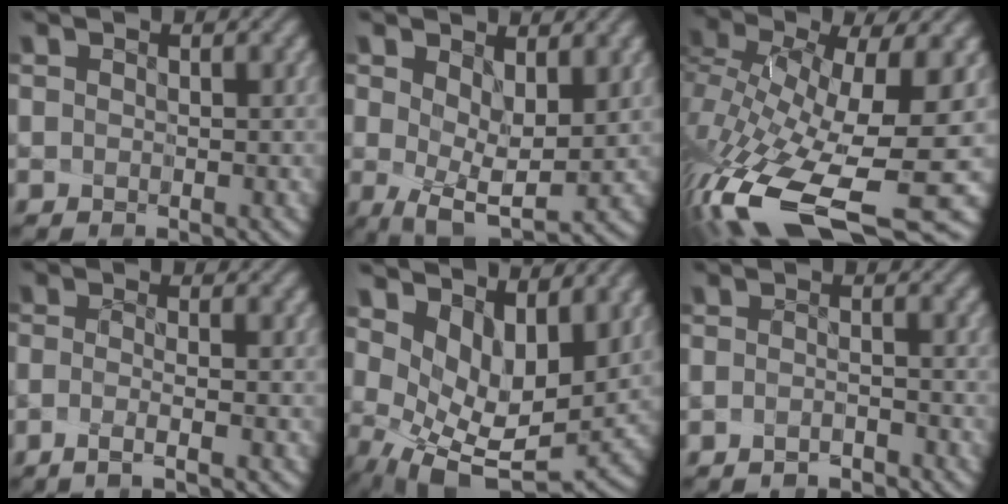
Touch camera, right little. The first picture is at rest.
{"total": 4.8, "force": [0.5, 2.2, 4.3], "torque": [-0.088, -0.023, 0.025]}
{"total": 14.1, "force": [-6.4, 4.7, 11.6], "torque": [-0.265, -0.037, -0.092]}
{"total": 2.3, "force": [-1.9, -1.3, 0.6], "torque": [-0.013, -0.027, -0.021]}
{"total": 7.0, "force": [2.3, 3.7, 5.4], "torque": [-0.105, -0.038, 0.066]}
{"total": 2.3, "force": [-1.9, -1.0, -0.6], "torque": [0.009, -0.020, -0.024]}